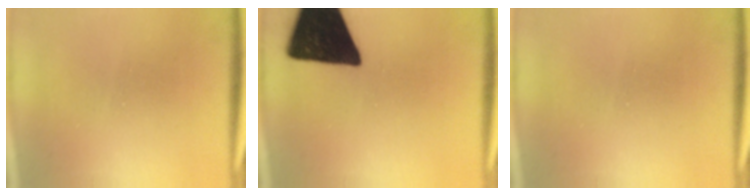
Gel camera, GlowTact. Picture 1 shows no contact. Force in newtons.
{"total": 18.3}
{"total": 0.0}